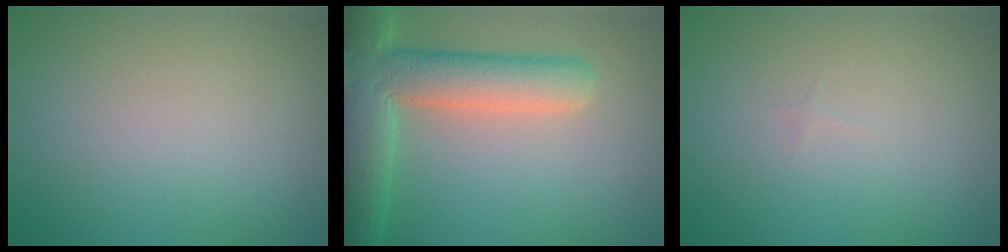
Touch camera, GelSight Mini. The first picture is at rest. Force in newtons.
{"total": 7.9, "press": 7.8, "slide": 0.8}
{"total": 0.0}